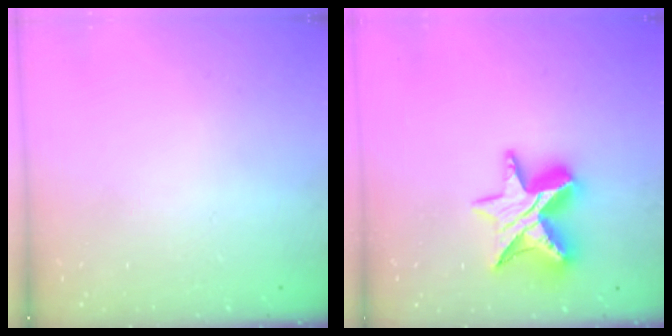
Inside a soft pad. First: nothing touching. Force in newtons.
{"total": 13.4, "press": 13.4, "slide": 0.9}